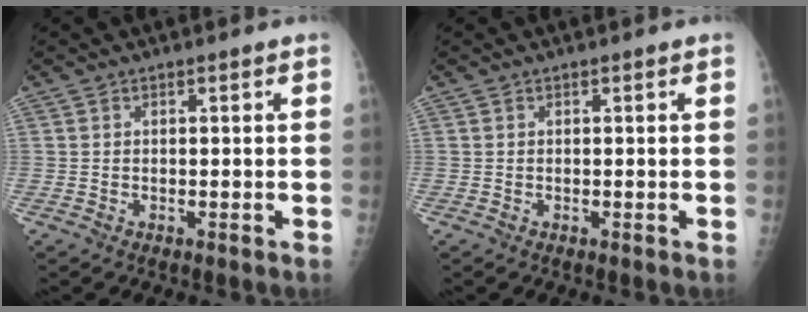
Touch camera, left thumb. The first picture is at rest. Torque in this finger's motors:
{"motor_torque": [0.02, 0.02, -0.08, -0.08, 0.00]}